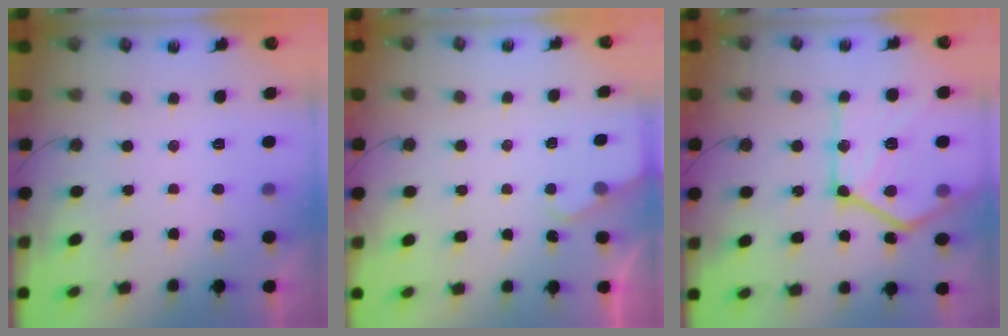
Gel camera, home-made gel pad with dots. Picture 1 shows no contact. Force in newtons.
{"total": 3.2, "press": 3.1, "slide": 0.3}
{"total": 27.0, "press": 26.8, "slide": 3.2}